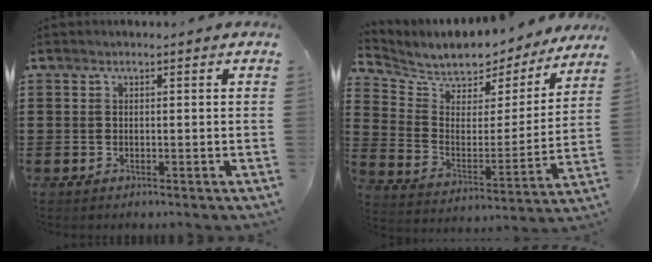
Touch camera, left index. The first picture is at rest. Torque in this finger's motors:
{"motor_torque": [2.14, 0.00, -0.08, -0.08]}